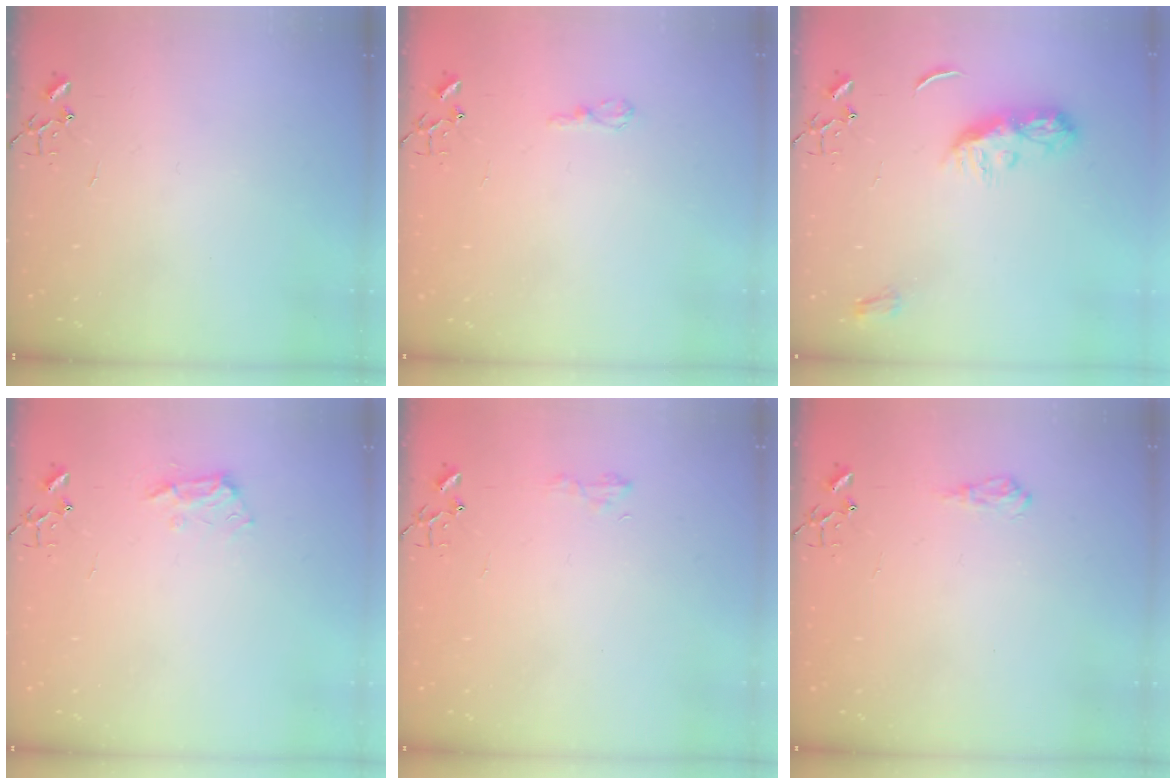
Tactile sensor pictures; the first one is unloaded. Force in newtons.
{"total": 7.3, "press": 7.3, "slide": 0.9}
{"total": 9.0, "press": 9.0, "slide": 0.2}
{"total": 9.0, "press": 8.9, "slide": 1.1}
{"total": 5.6, "press": 5.6, "slide": 0.6}
{"total": 8.2, "press": 8.2, "slide": 0.9}